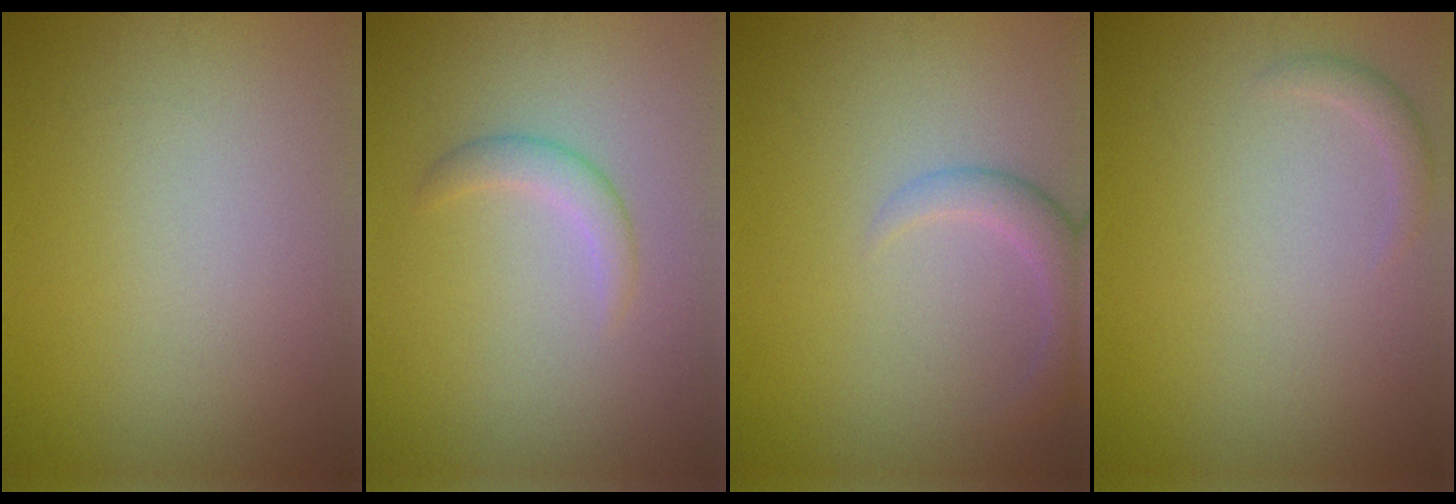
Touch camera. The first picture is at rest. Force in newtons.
{"total": 1.6, "press": 1.6, "slide": 0.1}
{"total": 2.6, "press": 2.5, "slide": 0.4}
{"total": 1.1, "press": 1.1, "slide": 0.0}